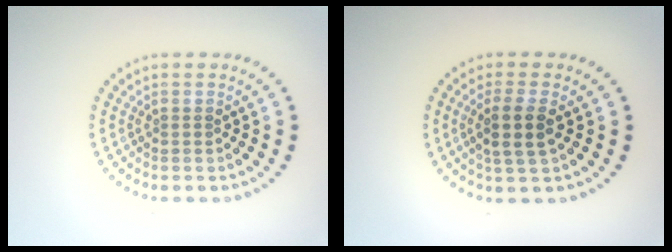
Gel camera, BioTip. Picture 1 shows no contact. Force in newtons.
{"total": 2.8, "press": 2.5, "slide": 1.2}